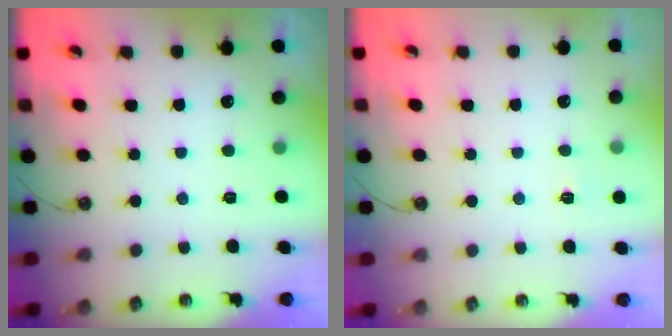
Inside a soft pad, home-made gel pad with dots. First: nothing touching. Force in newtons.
{"total": 4.0, "press": 4.0, "slide": 0.4}